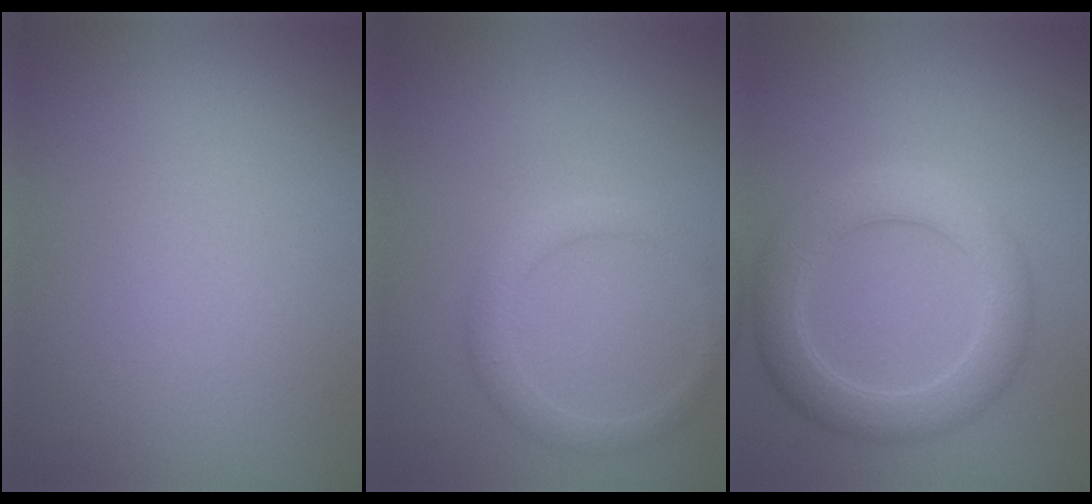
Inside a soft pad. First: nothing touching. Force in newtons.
{"total": 2.0, "press": 2.0, "slide": 0.1}
{"total": 5.0, "press": 5.0, "slide": 0.5}